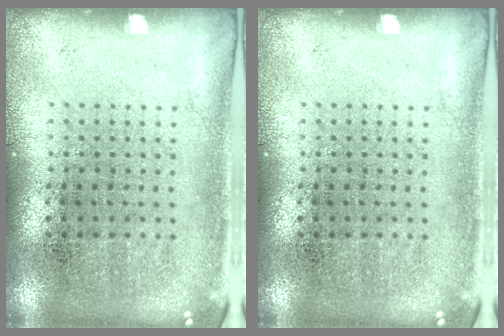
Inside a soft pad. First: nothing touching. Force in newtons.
{"total": 0.0}